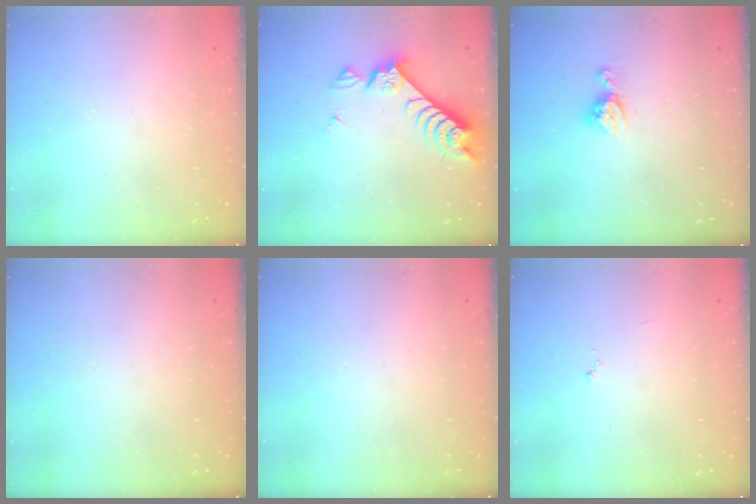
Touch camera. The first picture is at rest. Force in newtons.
{"total": 7.8, "press": 7.7, "slide": 1.2}
{"total": 7.2, "press": 7.2, "slide": 0.5}
{"total": 0.0}
{"total": 0.0}
{"total": 3.8, "press": 3.8, "slide": 0.3}